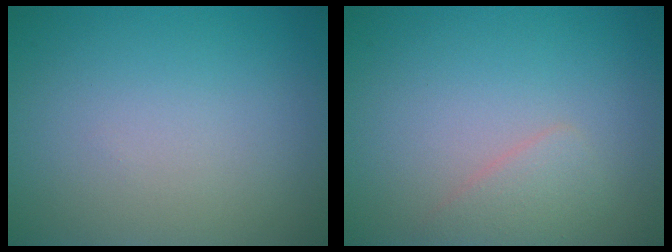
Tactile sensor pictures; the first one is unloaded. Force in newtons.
{"total": 1.7, "press": 1.7, "slide": 0.1}